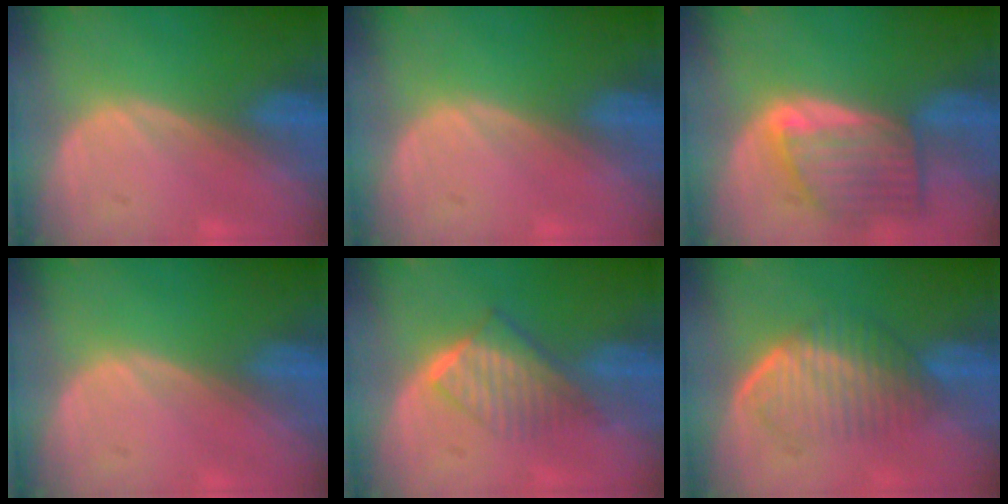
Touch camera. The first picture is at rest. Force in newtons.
{"total": 0.0}
{"total": 7.7, "press": 7.0, "slide": 3.2}
{"total": 0.0}
{"total": 6.5, "press": 5.5, "slide": 3.4}
{"total": 6.6, "press": 6.0, "slide": 2.7}